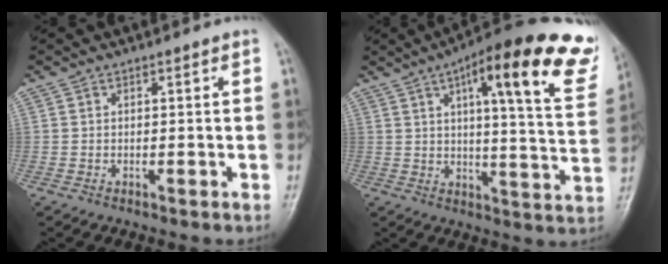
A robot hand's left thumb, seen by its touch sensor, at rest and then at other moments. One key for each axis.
{"total": 24.7, "fx": 13.2, "fy": 5.9, "fz": 20.0, "tx": -0.250, "ty": -0.029, "tz": 0.162}